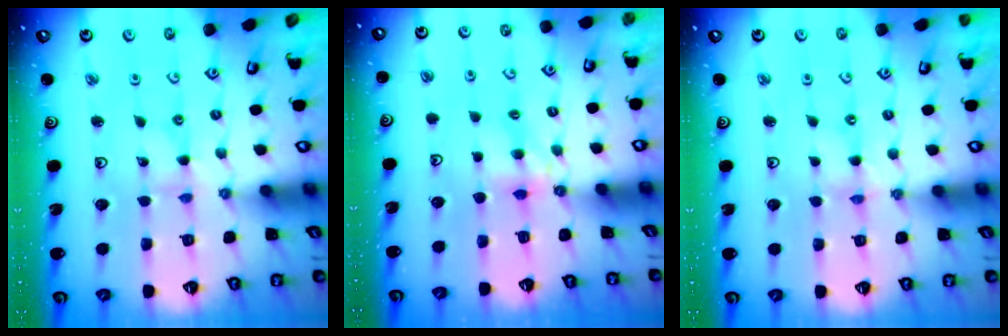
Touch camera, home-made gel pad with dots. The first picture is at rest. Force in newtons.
{"total": 4.6, "press": 4.6, "slide": 0.6}
{"total": 0.0}